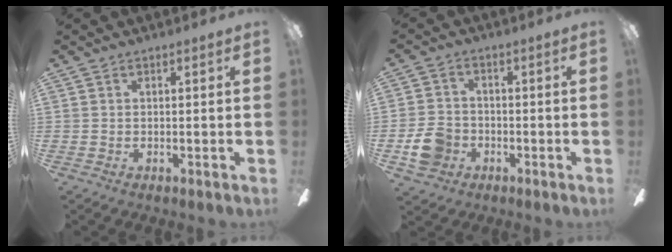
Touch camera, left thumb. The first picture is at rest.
{"total": 7.4, "force": [-2.7, 6.1, 3.3], "torque": [-0.073, 0.019, -0.049]}